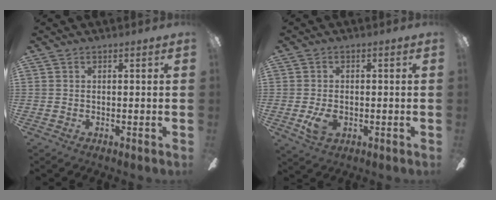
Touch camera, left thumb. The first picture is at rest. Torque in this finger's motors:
{"motor_torque": [0.01, 0.02, -0.34, 0.25, 0.11]}